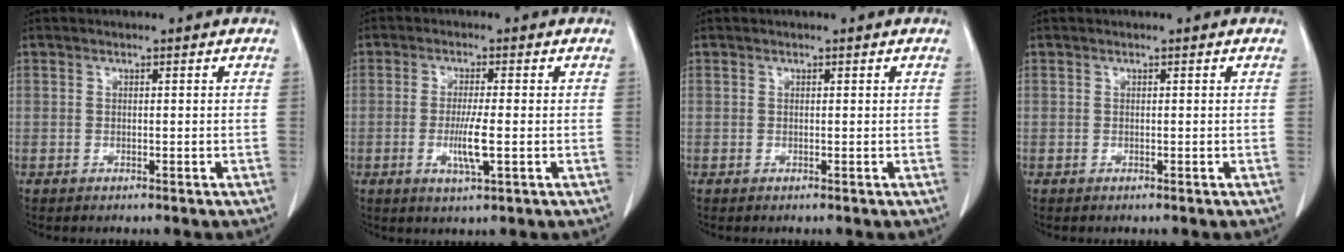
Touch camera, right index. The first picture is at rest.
{"total": 4.9, "force": [-1.1, 0.2, 4.8], "torque": [-0.096, -0.011, -0.018]}
{"total": 0.0}
{"total": 0.0}